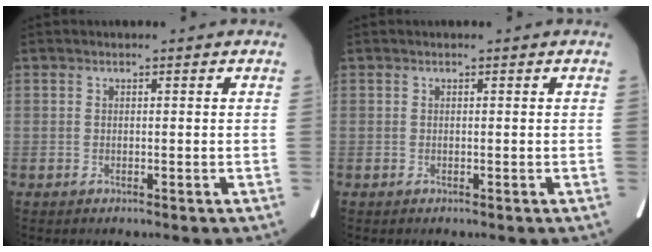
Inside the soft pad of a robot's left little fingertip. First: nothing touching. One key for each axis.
{"total": 0.0}